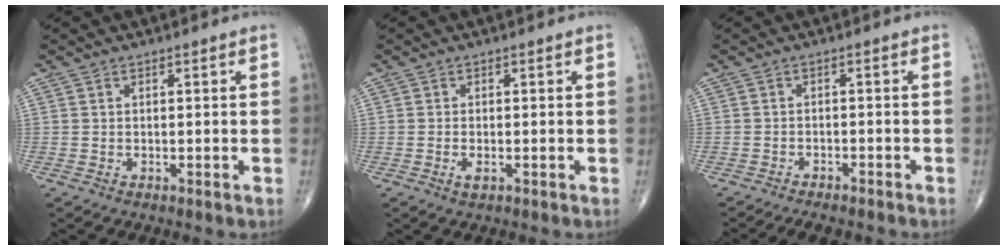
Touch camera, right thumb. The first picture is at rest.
{"total": 1.4, "force": [-0.5, 0.5, 1.2], "torque": [-0.025, -0.003, -0.010]}
{"total": 5.8, "force": [-5.2, 1.5, 2.1], "torque": [-0.028, 0.015, -0.072]}